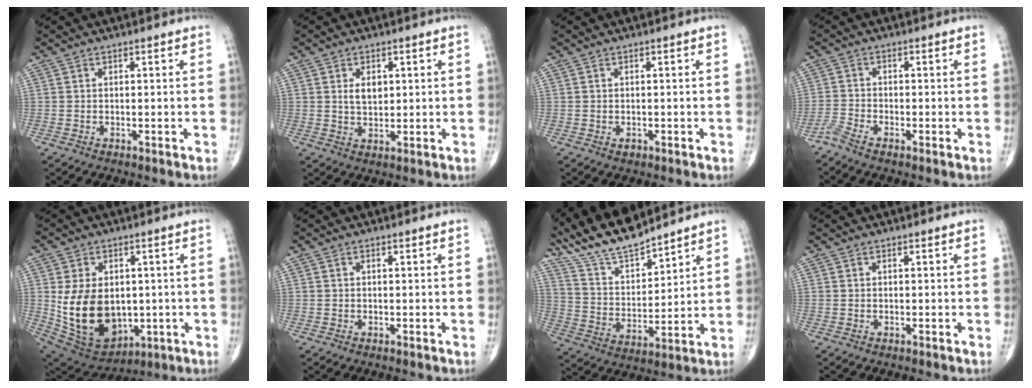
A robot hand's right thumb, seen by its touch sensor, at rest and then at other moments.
{"total": 3.9, "force": [1.1, 2.5, 2.8], "torque": [-0.034, -0.008, 0.021]}
{"total": 0.8, "force": [-0.3, 0.6, 0.4], "torque": [-0.003, 0.000, -0.001]}
{"total": 2.3, "force": [-2.0, 0.4, 1.1], "torque": [-0.034, 0.007, -0.048]}
{"total": 16.4, "force": [-0.5, 11.6, 11.6], "torque": [-0.182, -0.006, 0.029]}
{"total": 0.0}
{"total": 13.2, "force": [12.1, 2.5, 4.5], "torque": [-0.071, -0.056, 0.239]}
{"total": 0.0}